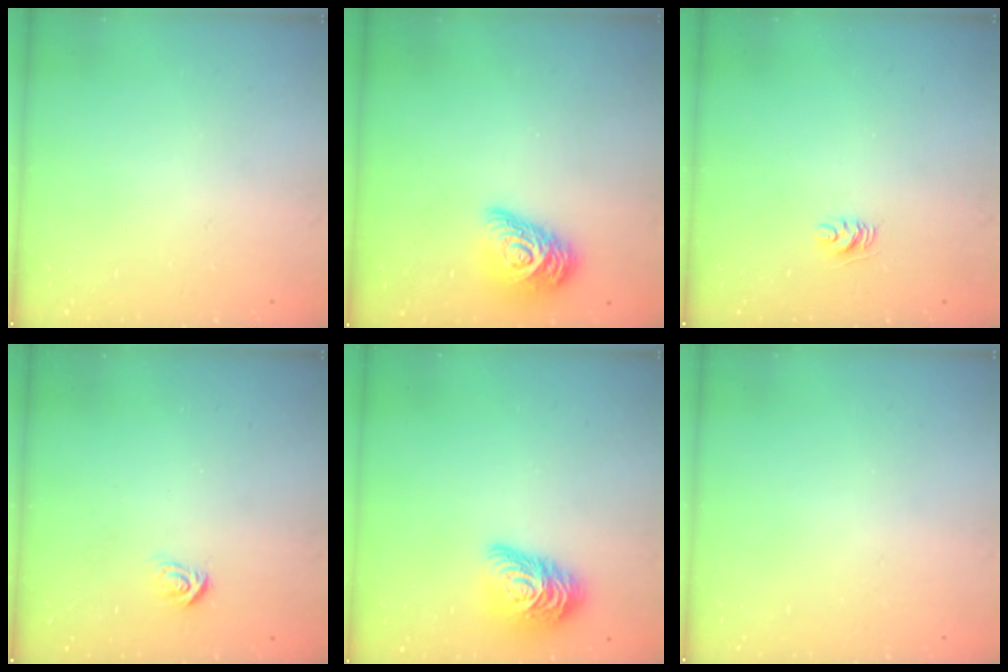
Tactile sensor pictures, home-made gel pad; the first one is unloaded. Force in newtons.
{"total": 13.3, "press": 13.3, "slide": 0.9}
{"total": 3.8, "press": 3.8, "slide": 0.4}
{"total": 3.2, "press": 3.2, "slide": 0.2}
{"total": 13.9, "press": 13.9, "slide": 0.7}
{"total": 0.0}